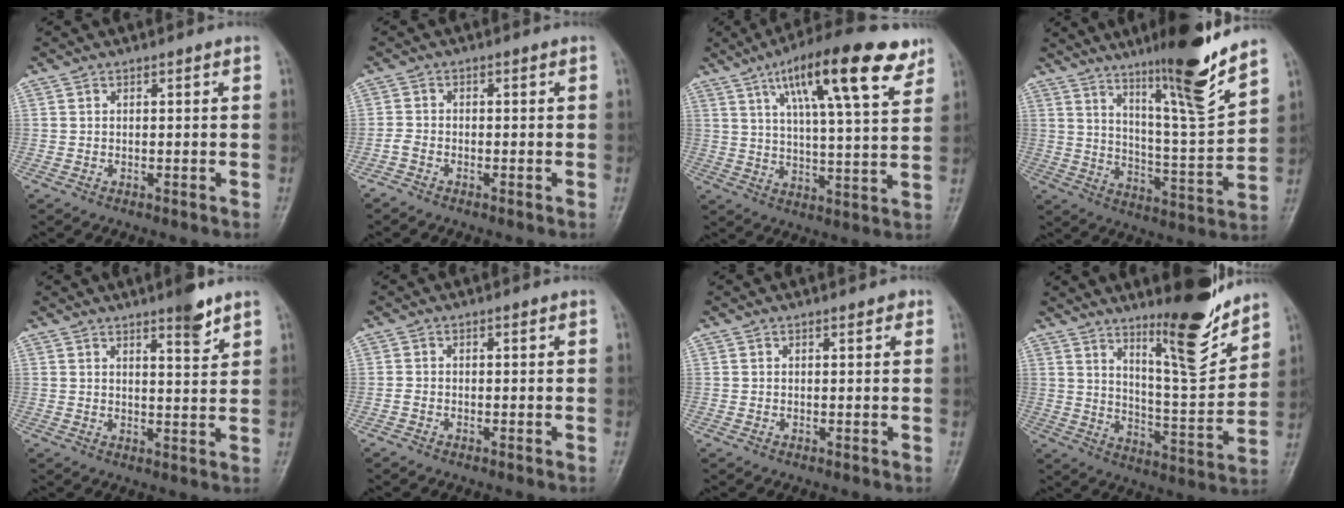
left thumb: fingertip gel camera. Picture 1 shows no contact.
{"total": 1.5, "force": [-1.3, 0.6, 0.6], "torque": [-0.017, 0.002, -0.031]}
{"total": 19.6, "force": [10.8, 5.1, 15.6], "torque": [-0.220, -0.022, 0.166]}
{"total": 15.7, "force": [11.4, 0.6, 10.9], "torque": [-0.159, -0.080, 0.188]}
{"total": 4.8, "force": [3.5, 0.9, 3.2], "torque": [-0.037, -0.026, 0.049]}
{"total": 0.7, "force": [-0.5, 0.4, 0.3], "torque": [-0.009, -0.001, -0.014]}
{"total": 0.9, "force": [0.5, 0.5, 0.5], "torque": [-0.003, -0.001, 0.003]}
{"total": 14.1, "force": [10.3, 2.4, 9.4], "torque": [-0.120, -0.085, 0.168]}